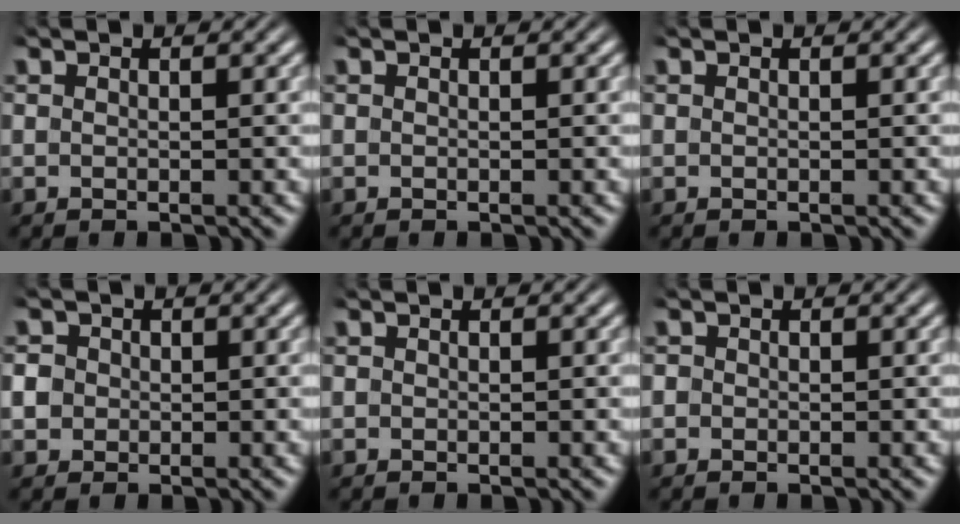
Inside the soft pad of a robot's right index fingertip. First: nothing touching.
{"total": 0.0}
{"total": 0.0}
{"total": 2.9, "force": [-0.2, 2.7, 0.9], "torque": [-0.031, -0.008, -0.003]}
{"total": 0.0}
{"total": 1.1, "force": [-0.2, 1.1, 0.2], "torque": [-0.007, -0.003, -0.006]}